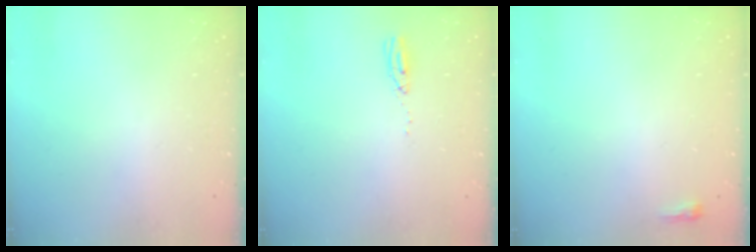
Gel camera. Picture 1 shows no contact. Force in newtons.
{"total": 3.6, "press": 3.3, "slide": 1.5}
{"total": 2.3, "press": 2.2, "slide": 0.7}